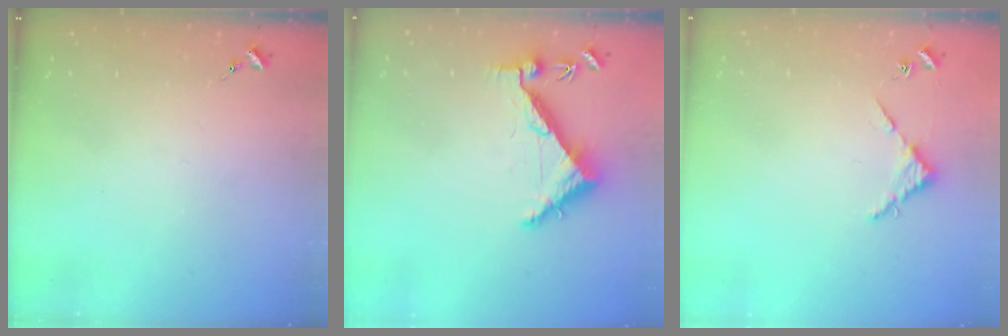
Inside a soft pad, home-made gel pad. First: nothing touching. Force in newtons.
{"total": 6.7, "press": 6.7, "slide": 0.8}
{"total": 3.1, "press": 3.1, "slide": 0.3}